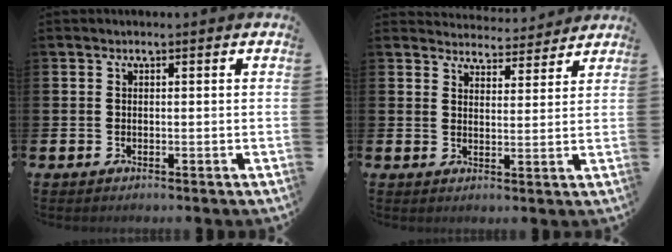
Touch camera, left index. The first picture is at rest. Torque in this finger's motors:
{"motor_torque": [1.01, -1.13, 0.07, -0.02]}